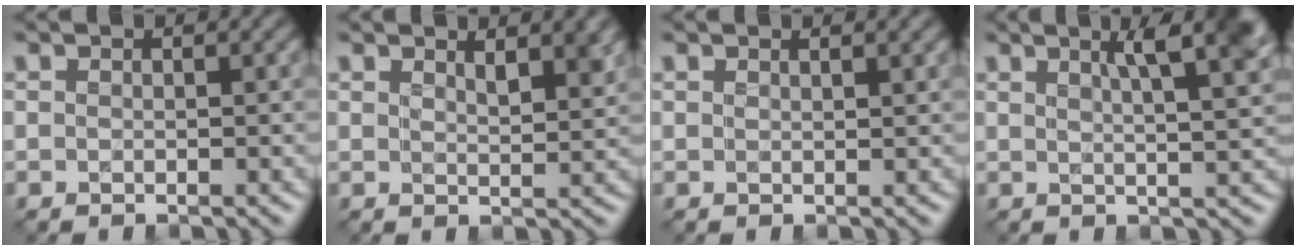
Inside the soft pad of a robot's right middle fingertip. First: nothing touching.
{"total": 2.6, "force": [1.8, 0.7, 1.8], "torque": [-0.025, -0.005, 0.031]}
{"total": 1.2, "force": [1.0, 0.3, 0.7], "torque": [-0.009, 0.000, 0.012]}
{"total": 6.9, "force": [3.3, 2.0, 5.7], "torque": [-0.048, 0.024, 0.038]}